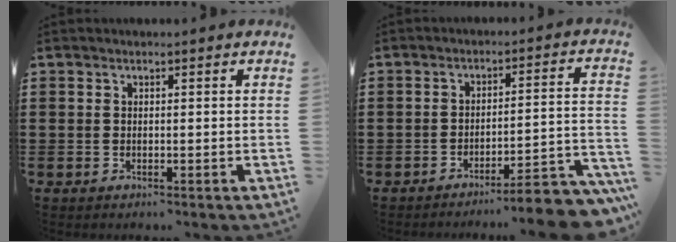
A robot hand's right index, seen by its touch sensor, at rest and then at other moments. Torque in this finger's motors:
{"motor_torque": [0.04, 0.02, -0.46, -0.21]}